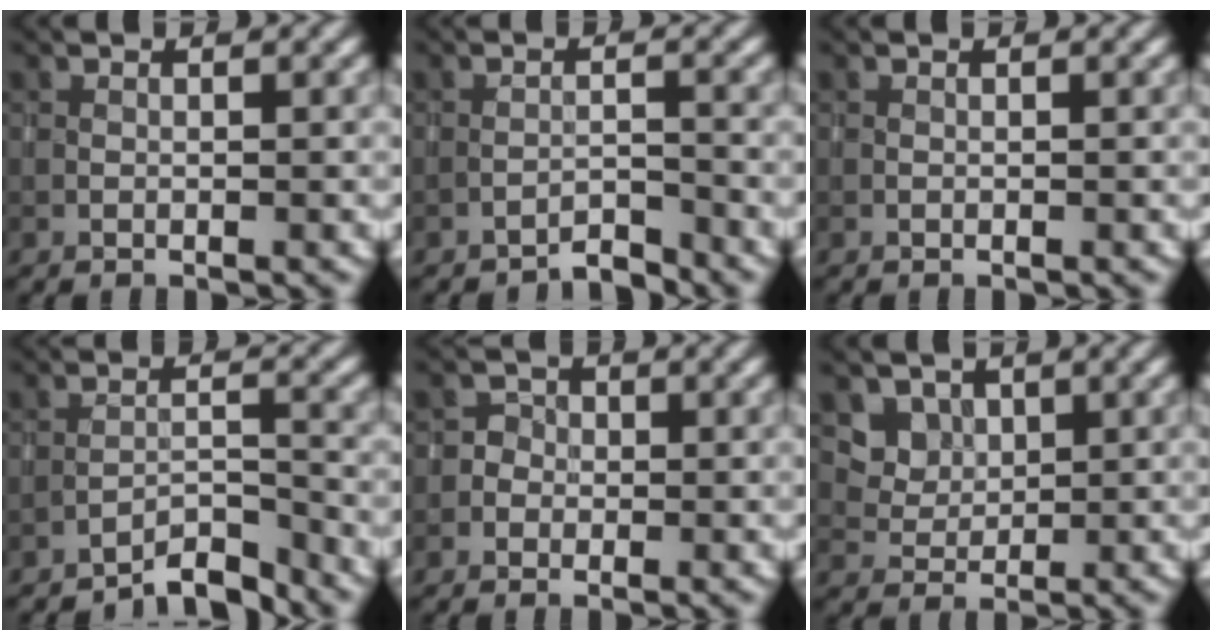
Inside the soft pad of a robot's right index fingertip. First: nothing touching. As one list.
[{"total": 2.2, "force": [-2.2, 0.1, 0.4], "torque": [-0.002, 0.007, -0.041]}, {"total": 0.0}, {"total": 3.6, "force": [-3.4, 0.4, 1.2], "torque": [-0.015, 0.010, -0.065]}, {"total": 1.8, "force": [-0.8, 1.6, 0.0], "torque": [0.018, 0.012, -0.024]}, {"total": 3.9, "force": [2.2, 2.9, 1.3], "torque": [-0.036, -0.014, 0.055]}]